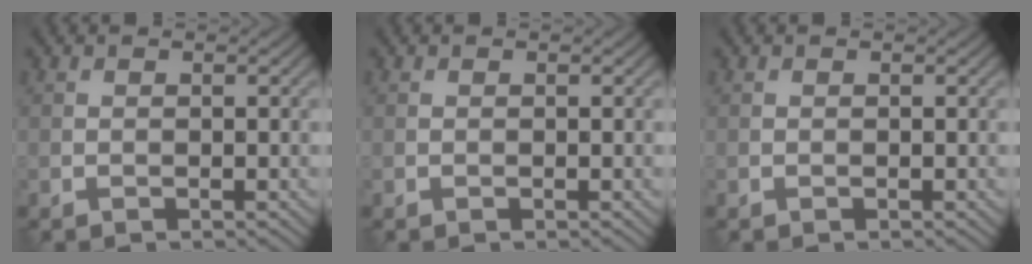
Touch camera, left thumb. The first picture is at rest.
{"total": 0.0}
{"total": 0.0}